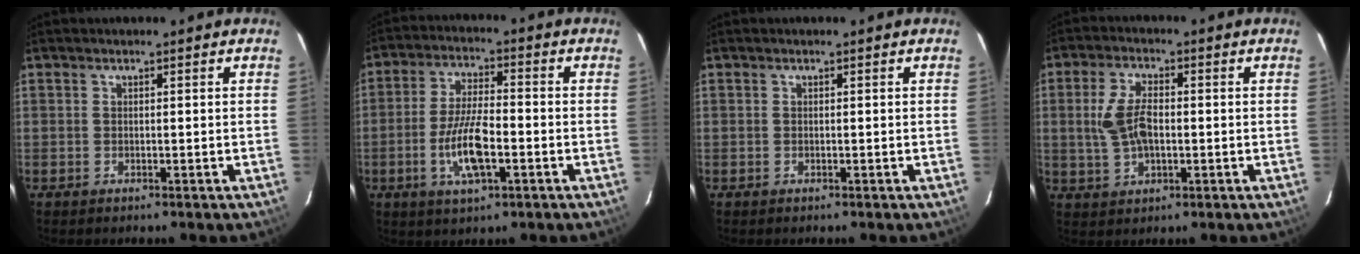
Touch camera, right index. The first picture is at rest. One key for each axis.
{"total": 9.8, "fx": -3.2, "fy": 3.0, "fz": 8.8, "tx": -0.177, "ty": -0.005, "tz": -0.059}
{"total": 0.0}
{"total": 7.9, "fx": 0.0, "fy": 4.2, "fz": 6.6, "tx": -0.136, "ty": 0.004, "tz": 0.005}